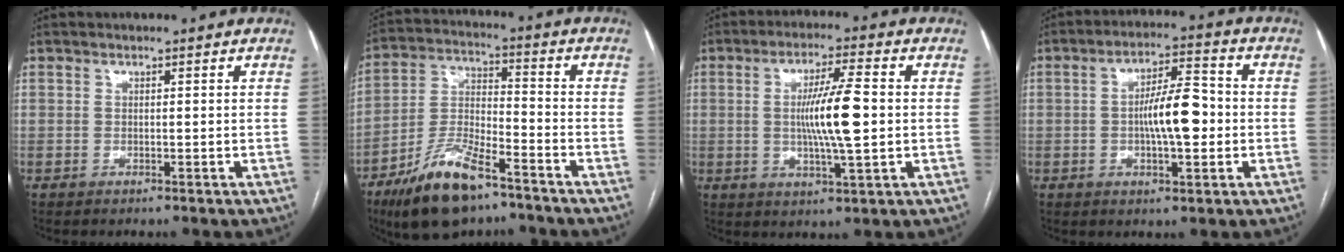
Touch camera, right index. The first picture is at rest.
{"total": 13.8, "force": [-9.4, 4.0, 9.4], "torque": [-0.193, -0.012, -0.170]}
{"total": 9.8, "force": [0.1, 0.8, 9.8], "torque": [-0.174, 0.001, 0.000]}
{"total": 9.0, "force": [-0.8, 2.4, 8.6], "torque": [-0.149, 0.016, -0.014]}